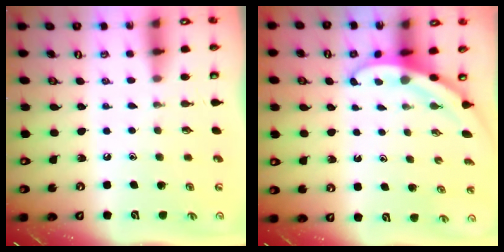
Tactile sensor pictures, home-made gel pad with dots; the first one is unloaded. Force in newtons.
{"total": 3.3, "press": 3.3, "slide": 0.2}